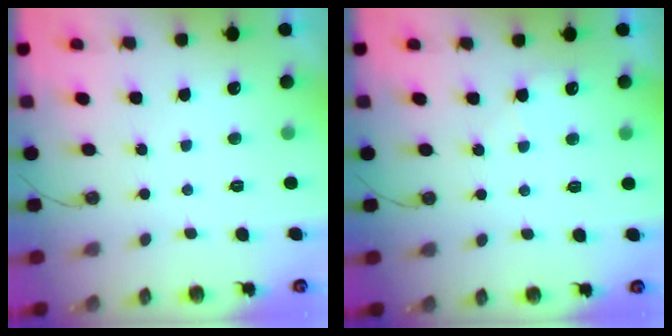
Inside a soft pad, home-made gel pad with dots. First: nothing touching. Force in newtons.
{"total": 3.2, "press": 3.2, "slide": 0.5}